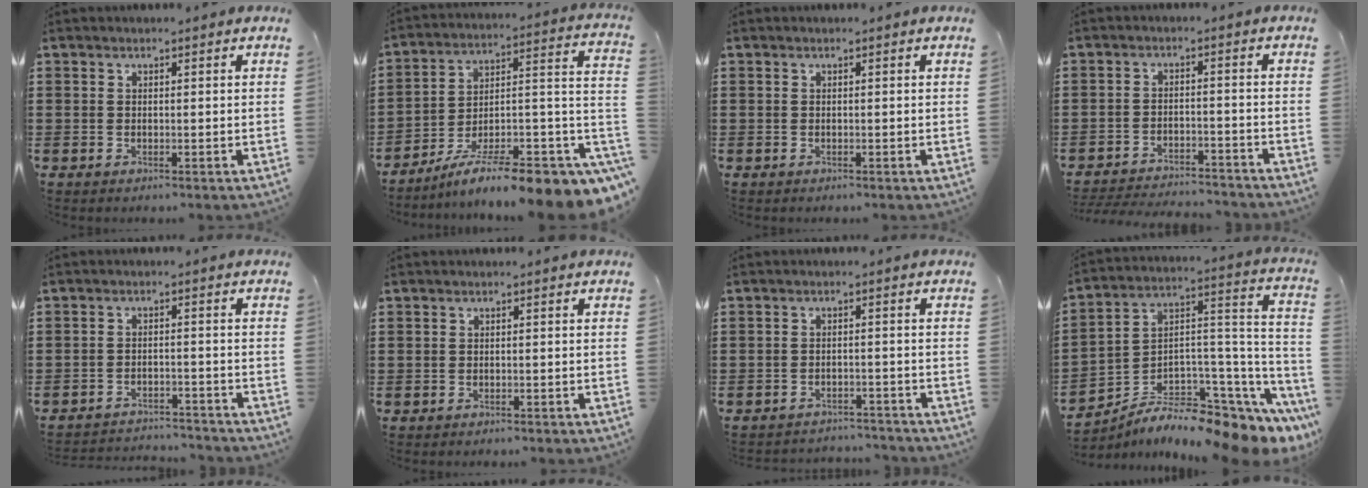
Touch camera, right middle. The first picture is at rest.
{"total": 9.7, "force": [-6.3, 1.4, 7.3], "torque": [-0.112, -0.010, -0.105]}
{"total": 0.0}
{"total": 4.0, "force": [-4.0, 0.3, 0.4], "torque": [-0.017, -0.001, -0.085]}
{"total": 3.1, "force": [-3.1, 0.2, 0.1], "torque": [-0.008, 0.000, -0.066]}
{"total": 0.6, "force": [-0.6, 0.1, 0.0], "torque": [-0.003, -0.001, -0.013]}
{"total": 2.6, "force": [-2.6, 0.2, 0.0], "torque": [-0.008, -0.002, -0.056]}
{"total": 7.2, "force": [-5.6, 2.1, 3.9], "torque": [-0.075, -0.013, -0.108]}